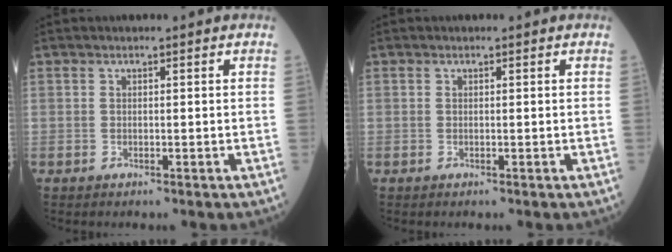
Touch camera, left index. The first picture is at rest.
{"total": 0.0}